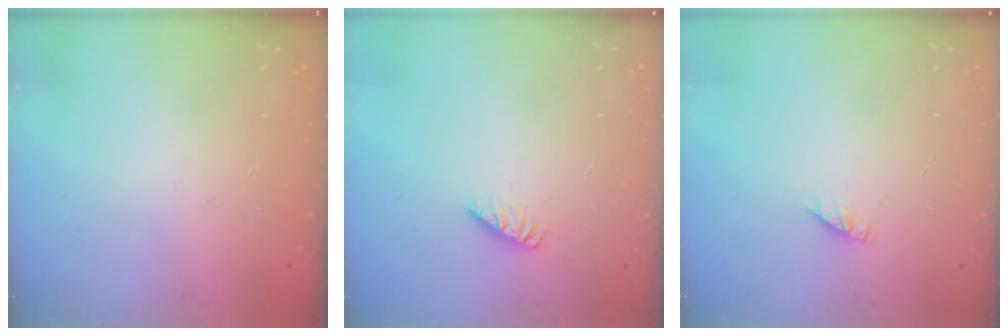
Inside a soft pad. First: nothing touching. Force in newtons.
{"total": 1.8, "press": 1.7, "slide": 0.2}
{"total": 2.4, "press": 2.4, "slide": 0.3}